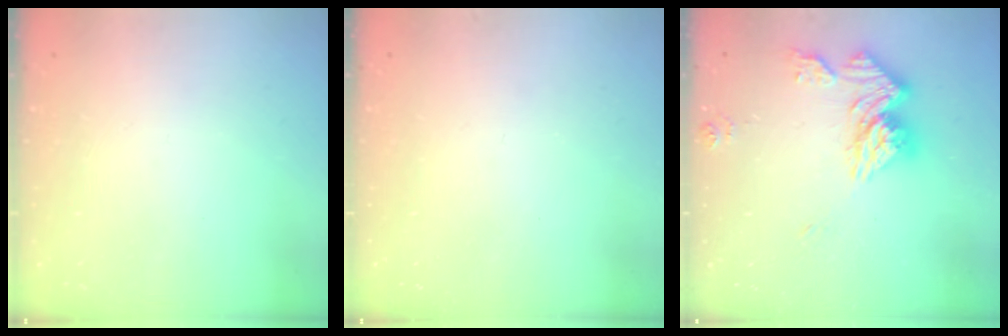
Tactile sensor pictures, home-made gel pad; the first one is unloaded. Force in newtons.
{"total": 0.7, "press": 0.7, "slide": 0.1}
{"total": 14.8, "press": 14.7, "slide": 1.6}